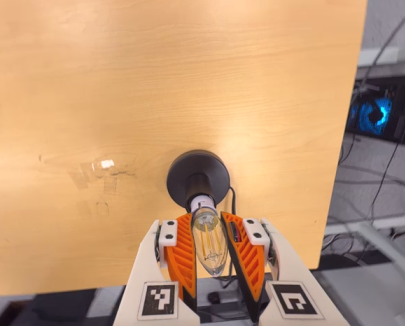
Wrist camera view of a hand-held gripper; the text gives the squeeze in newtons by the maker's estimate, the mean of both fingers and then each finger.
{"total": 14.1, "left": 14.5, "right": 13.7}